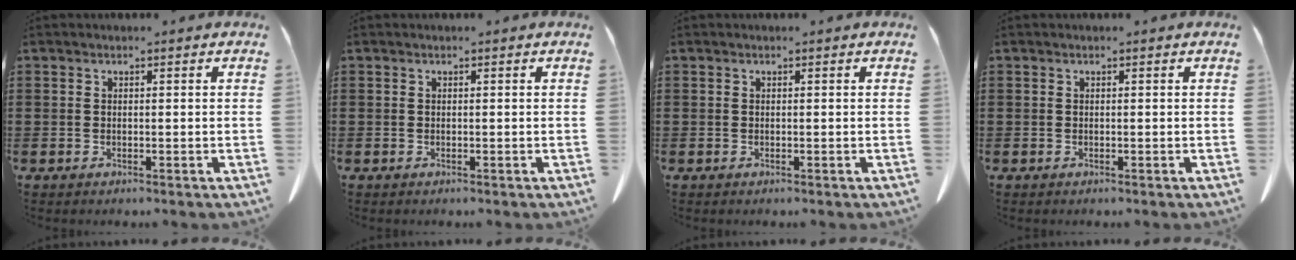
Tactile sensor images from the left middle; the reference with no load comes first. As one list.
[{"total": 0.0}, {"total": 0.0}, {"total": 0.0}]